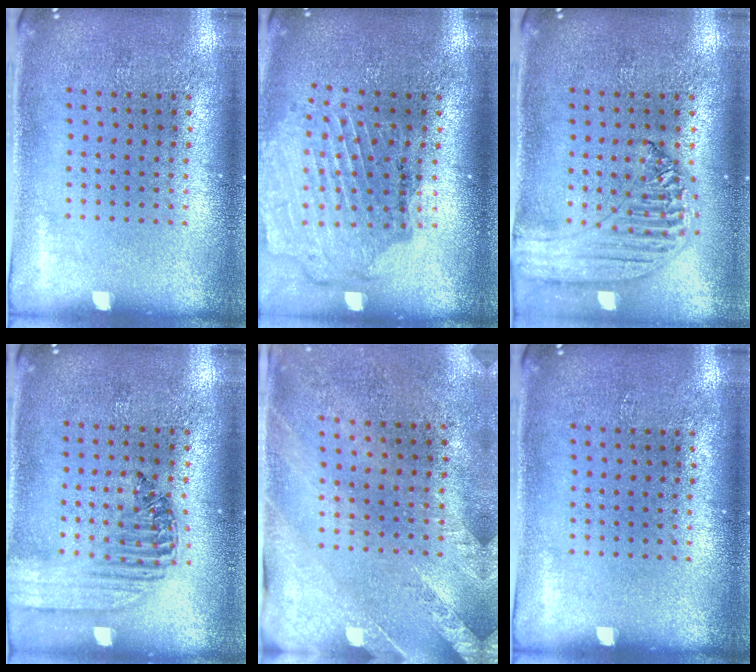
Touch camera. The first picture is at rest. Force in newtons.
{"total": 1.7, "press": 1.7, "slide": 0.1}
{"total": 1.3, "press": 1.2, "slide": 0.2}
{"total": 1.5, "press": 1.3, "slide": 0.7}
{"total": 2.6, "press": 2.1, "slide": 1.6}
{"total": 0.0}